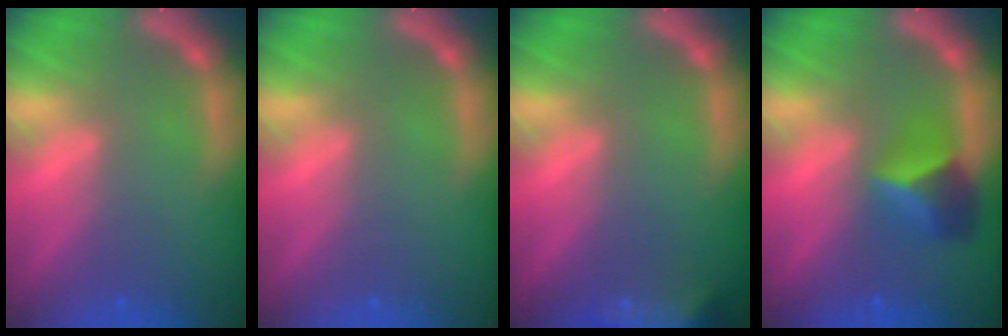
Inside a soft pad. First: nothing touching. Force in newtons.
{"total": 0.0}
{"total": 9.0}
{"total": 4.0}